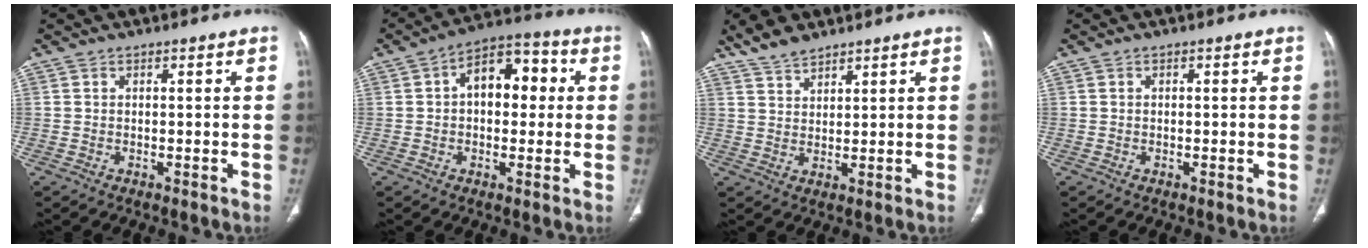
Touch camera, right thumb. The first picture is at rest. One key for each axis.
{"total": 11.2, "fx": 1.5, "fy": 6.9, "fz": 8.7, "tx": -0.094, "ty": 0.030, "tz": 0.015}
{"total": 5.0, "fx": 4.4, "fy": 1.7, "fz": 1.8, "tx": -0.029, "ty": -0.015, "tz": 0.089}
{"total": 0.0}